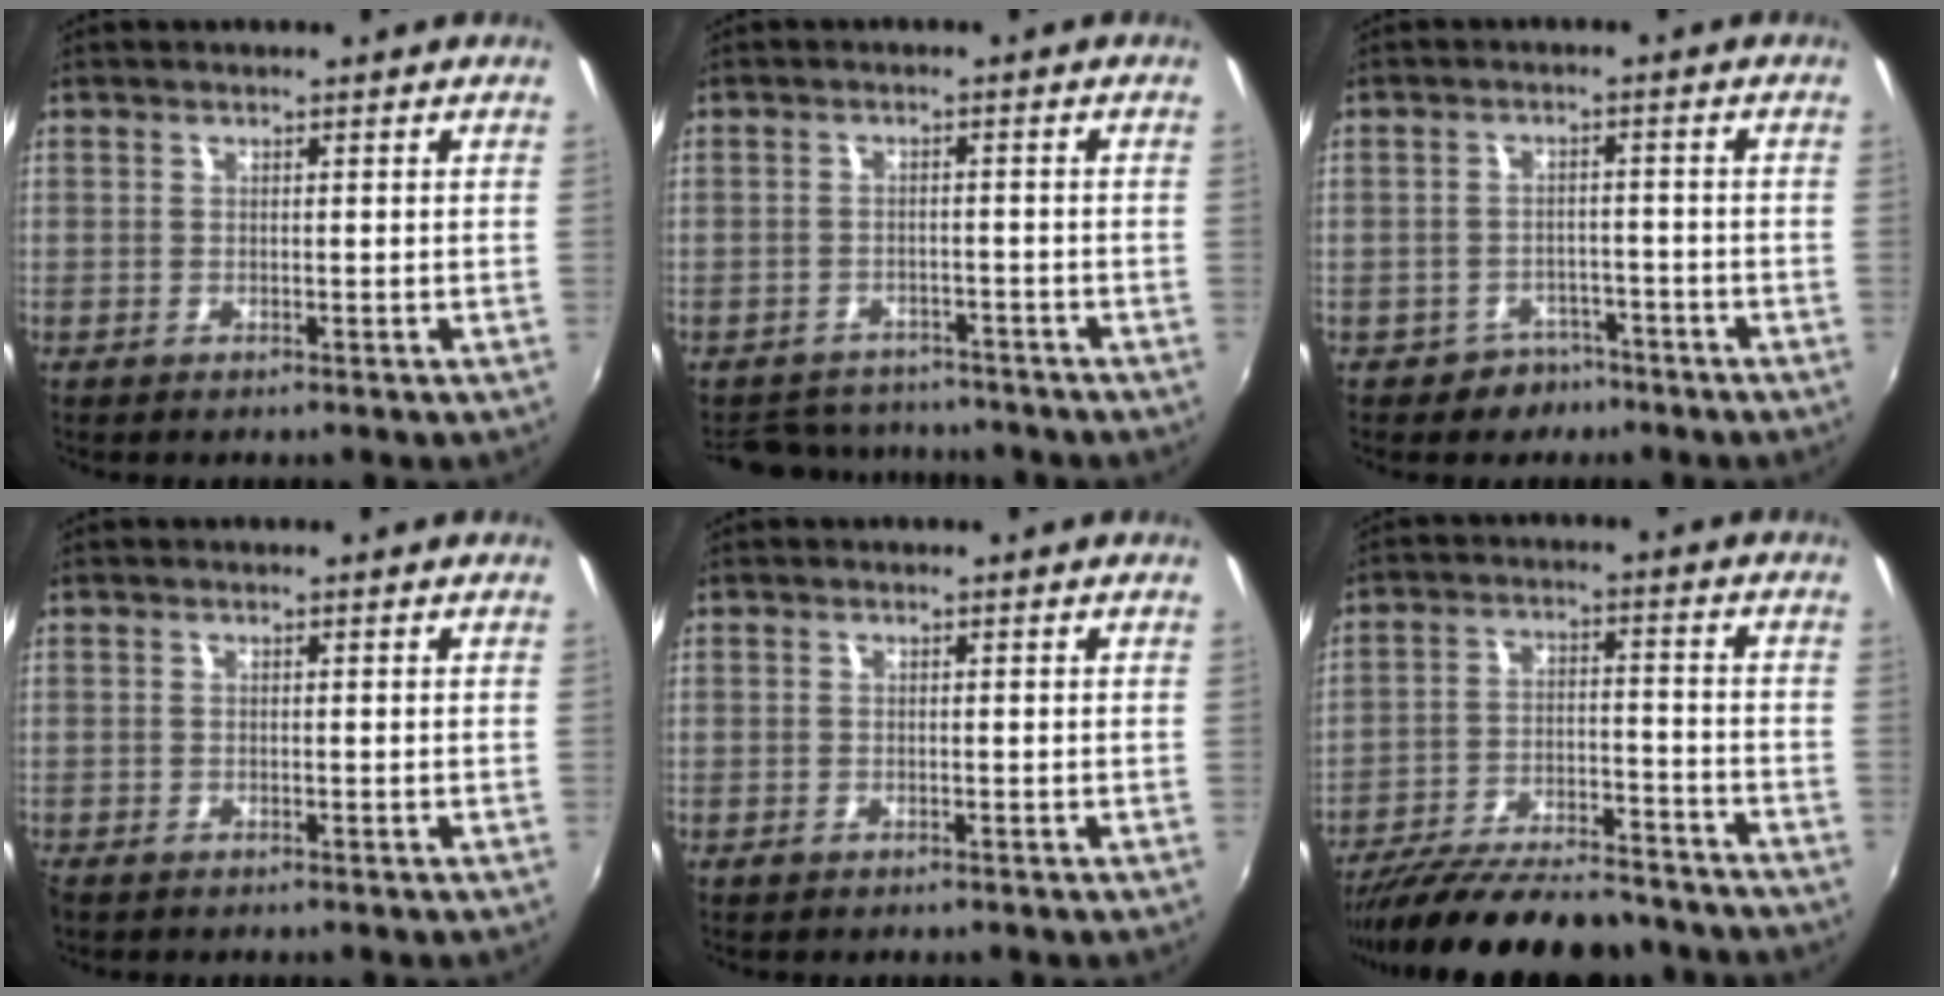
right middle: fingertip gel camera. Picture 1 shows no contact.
{"total": 10.4, "force": [-9.2, 4.1, 2.6], "torque": [-0.067, 0.009, -0.129]}
{"total": 4.6, "force": [-3.2, 3.3, 0.1], "torque": [-0.010, 0.020, -0.041]}
{"total": 0.7, "force": [-0.6, 0.4, 0.1], "torque": [-0.006, -0.004, -0.013]}
{"total": 0.7, "force": [-0.5, 0.4, 0.2], "torque": [-0.004, -0.004, -0.010]}
{"total": 22.0, "force": [-19.1, 5.7, 9.4], "torque": [-0.183, -0.021, -0.277]}